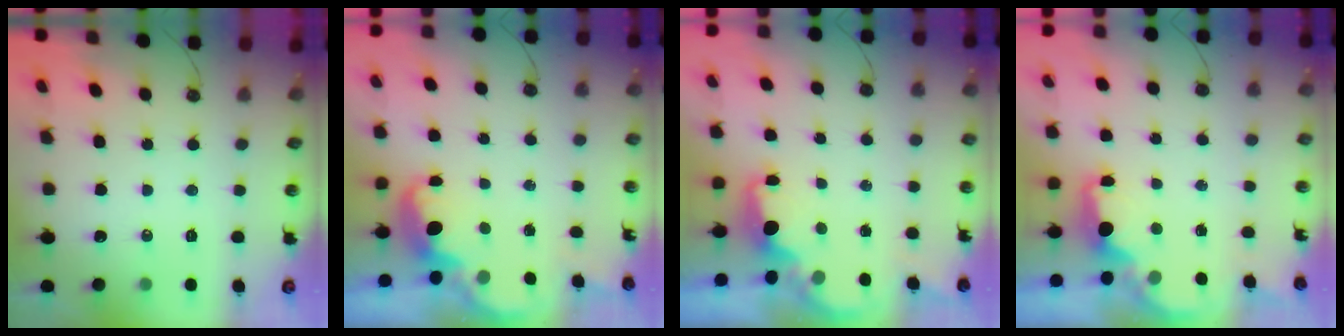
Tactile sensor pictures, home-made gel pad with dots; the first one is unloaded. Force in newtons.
{"total": 2.6, "press": 2.5, "slide": 0.6}
{"total": 1.9, "press": 1.8, "slide": 0.7}
{"total": 2.3, "press": 2.1, "slide": 0.8}